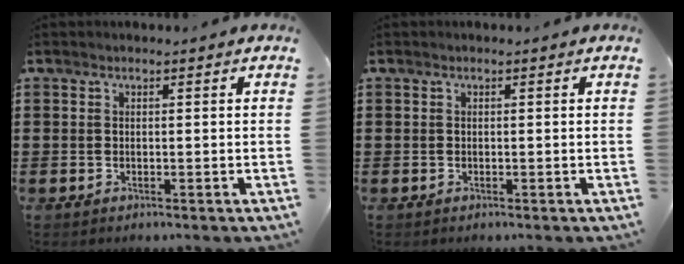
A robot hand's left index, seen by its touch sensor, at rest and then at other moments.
{"total": 0.0}